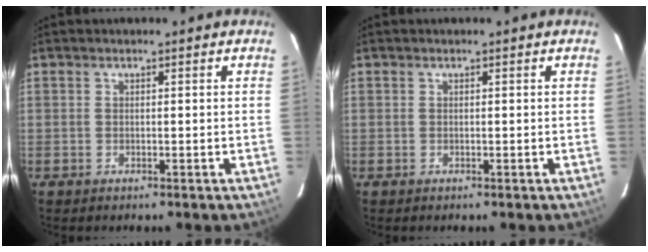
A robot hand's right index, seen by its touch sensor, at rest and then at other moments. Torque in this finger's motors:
{"motor_torque": [0.00, 0.00, 0.00, 0.00]}